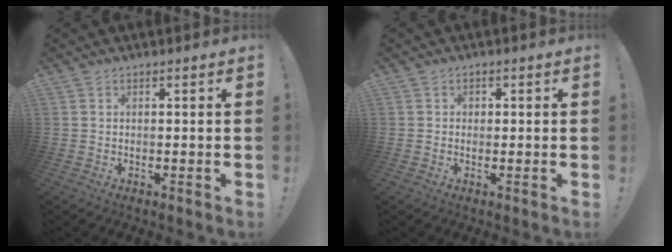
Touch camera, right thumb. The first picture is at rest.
{"total": 1.0, "force": [0.1, 1.0, 0.2], "torque": [0.002, 0.003, 0.000]}